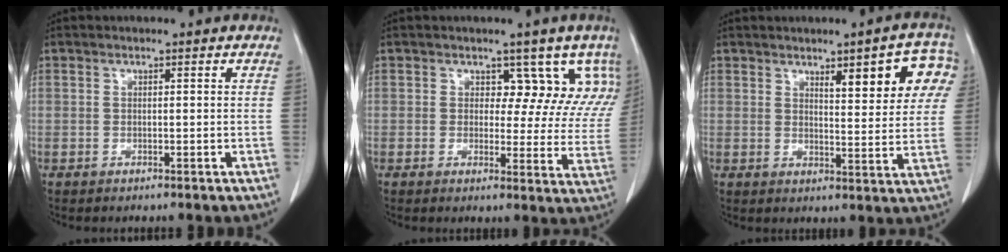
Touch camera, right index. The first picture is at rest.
{"total": 8.9, "force": [5.8, 5.5, 3.9], "torque": [-0.013, -0.006, 0.045]}
{"total": 9.9, "force": [4.6, 2.1, 8.5], "torque": [-0.100, 0.011, 0.057]}